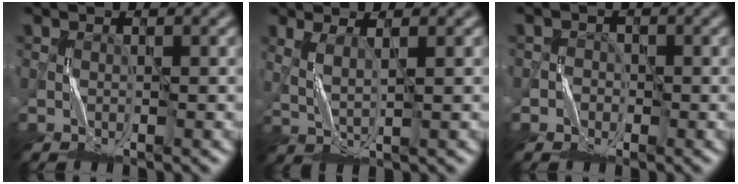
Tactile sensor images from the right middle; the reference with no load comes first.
{"total": 1.9, "force": [0.9, 0.5, 1.6], "torque": [-0.037, -0.006, 0.024]}
{"total": 1.4, "force": [-0.6, 1.3, -0.4], "torque": [0.020, 0.005, -0.014]}